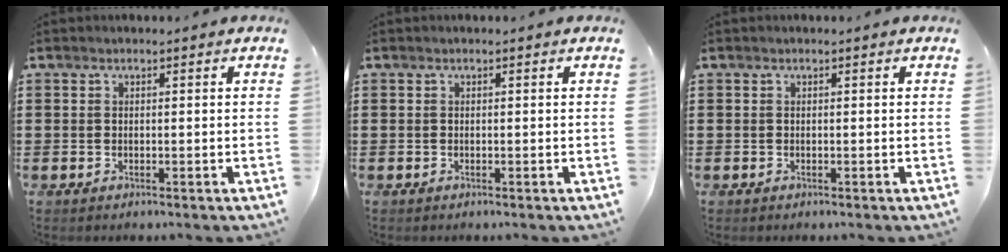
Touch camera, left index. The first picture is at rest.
{"total": 0.0}
{"total": 0.0}